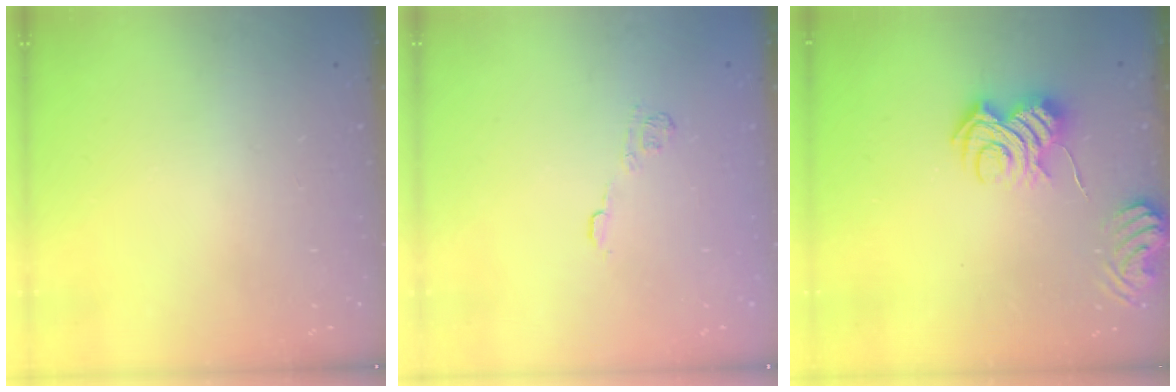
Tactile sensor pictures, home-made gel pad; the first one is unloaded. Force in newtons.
{"total": 7.6, "press": 7.5, "slide": 1.5}
{"total": 7.9, "press": 7.9, "slide": 0.5}